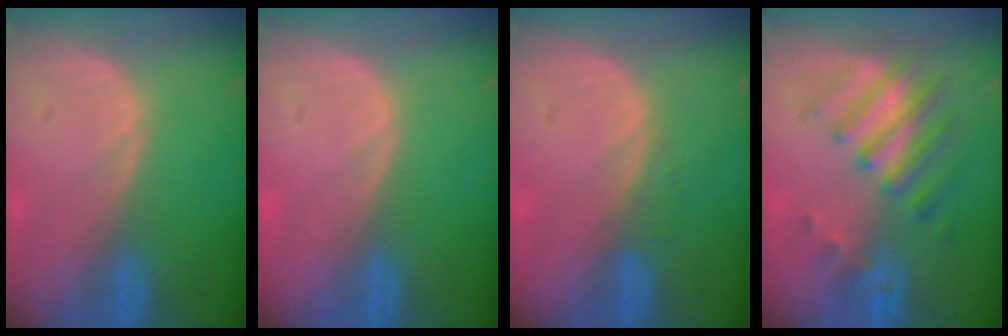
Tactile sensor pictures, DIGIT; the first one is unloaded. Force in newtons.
{"total": 0.0}
{"total": 1.2, "press": 1.1, "slide": 0.4}
{"total": 7.9, "press": 6.9, "slide": 3.8}